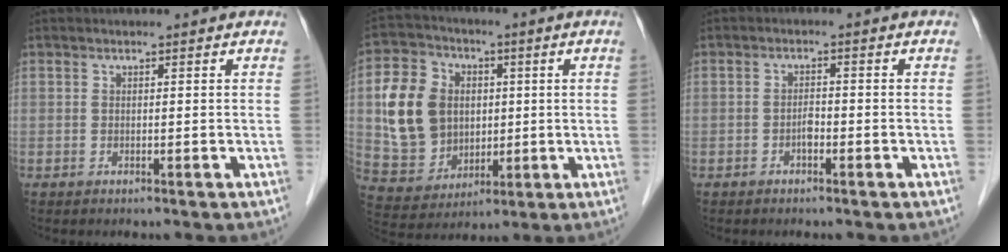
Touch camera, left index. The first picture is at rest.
{"total": 13.0, "force": [1.2, 10.9, 7.0], "torque": [-0.172, 0.027, 0.040]}
{"total": 1.6, "force": [-1.0, 0.6, 1.0], "torque": [-0.017, 0.001, -0.018]}